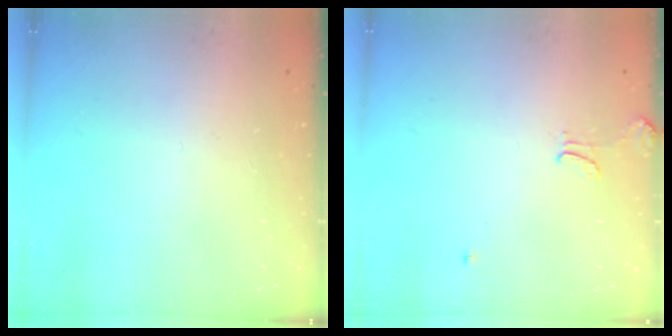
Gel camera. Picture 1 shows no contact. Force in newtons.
{"total": 0.0}